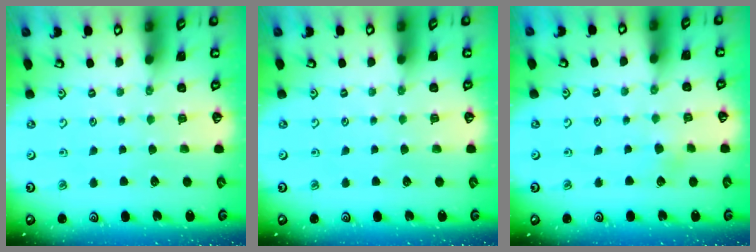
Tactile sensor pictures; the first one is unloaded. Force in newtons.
{"total": 0.0}
{"total": 2.1, "press": 2.1, "slide": 0.3}